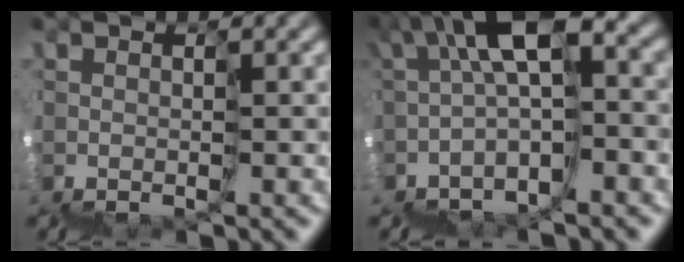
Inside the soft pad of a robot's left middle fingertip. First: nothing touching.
{"total": 5.7, "force": [0.3, 1.7, 5.4], "torque": [-0.107, 0.036, -0.007]}